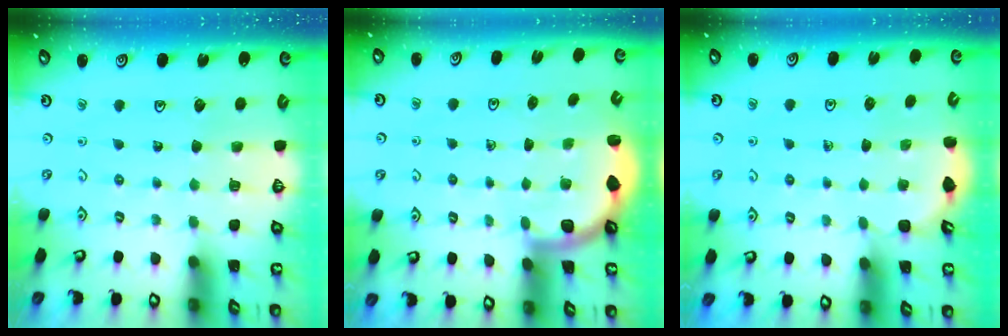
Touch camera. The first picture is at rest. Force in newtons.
{"total": 2.6, "press": 2.6, "slide": 0.3}
{"total": 2.3, "press": 1.8, "slide": 1.4}